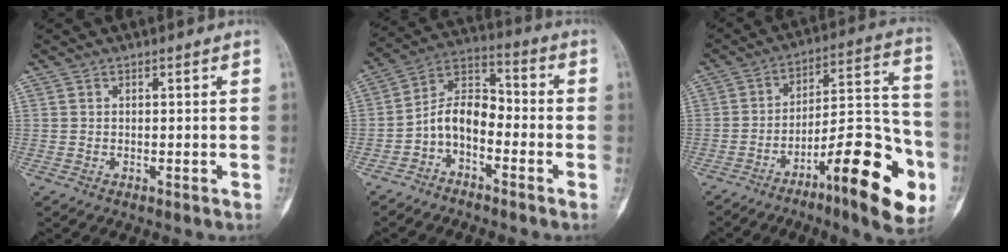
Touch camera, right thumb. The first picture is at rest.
{"total": 8.6, "force": [-3.4, 5.2, 6.0], "torque": [-0.096, 0.064, -0.077]}
{"total": 20.8, "force": [-9.3, 5.6, 17.8], "torque": [-0.244, 0.068, -0.136]}